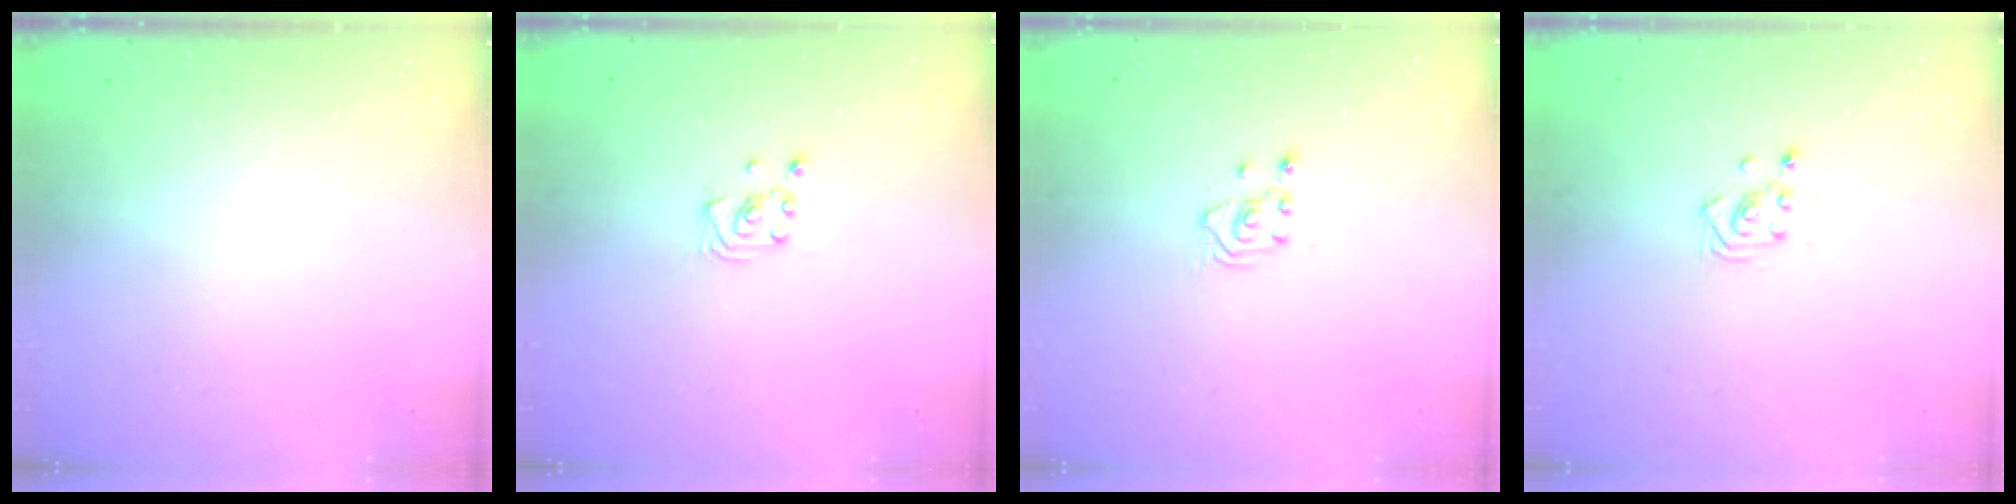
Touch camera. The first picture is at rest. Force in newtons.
{"total": 2.3, "press": 2.3, "slide": 0.2}
{"total": 2.5, "press": 2.4, "slide": 0.9}
{"total": 3.0, "press": 3.0, "slide": 0.3}